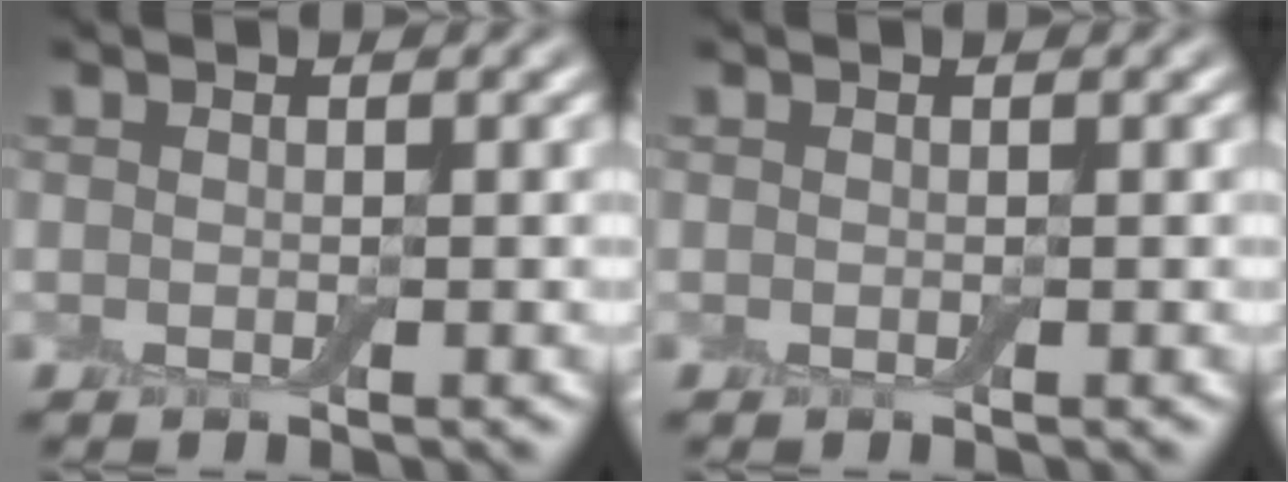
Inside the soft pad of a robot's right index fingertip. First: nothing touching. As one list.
[{"total": 0.0}]